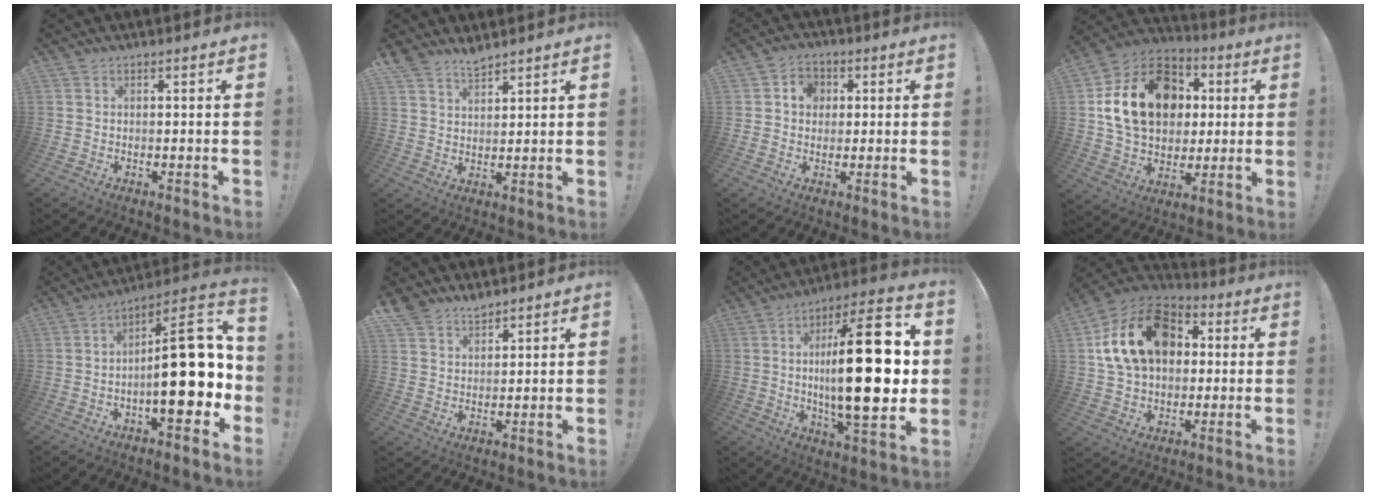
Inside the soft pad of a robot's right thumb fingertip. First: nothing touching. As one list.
[{"total": 4.5, "force": [4.2, 1.3, 1.0], "torque": [-0.018, -0.029, 0.077]}, {"total": 6.0, "force": [1.0, 5.2, 2.7], "torque": [-0.039, 0.009, 0.019]}, {"total": 21.8, "force": [5.2, 16.5, 13.4], "torque": [-0.205, -0.004, 0.111]}, {"total": 23.2, "force": [-2.6, 9.1, 21.2], "torque": [-0.300, 0.018, -0.031]}, {"total": 5.3, "force": [4.7, 2.4, 0.8], "torque": [-0.010, -0.036, 0.088]}, {"total": 29.2, "force": [1.3, 9.6, 27.5], "torque": [-0.455, -0.011, 0.012]}, {"total": 21.2, "force": [5.5, 15.1, 13.8], "torque": [-0.229, -0.001, 0.104]}]